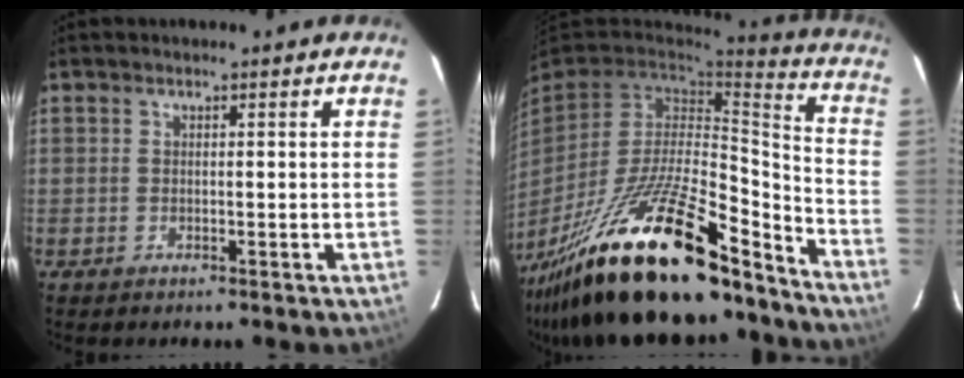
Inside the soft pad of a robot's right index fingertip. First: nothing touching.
{"total": 31.4, "force": [-23.0, 8.6, 19.6], "torque": [-0.354, -0.031, -0.370]}